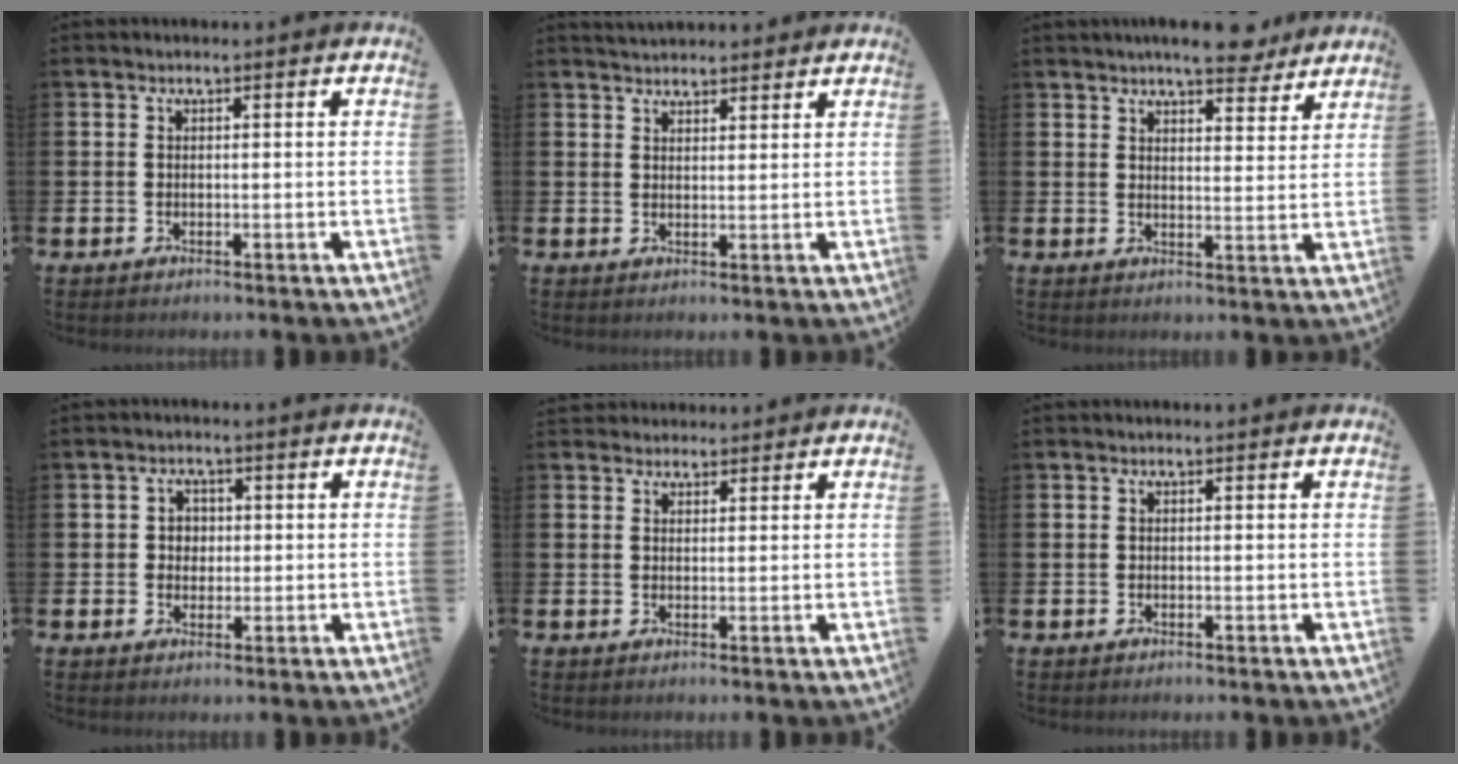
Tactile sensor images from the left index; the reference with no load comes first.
{"total": 3.1, "force": [3.0, 0.5, 0.0], "torque": [-0.007, -0.012, 0.056]}
{"total": 6.6, "force": [6.1, 1.1, 2.2], "torque": [-0.040, -0.026, 0.109]}
{"total": 2.3, "force": [0.4, 2.2, 0.7], "torque": [-0.005, 0.004, -0.001]}
{"total": 2.2, "force": [2.1, 0.7, -0.2], "torque": [0.008, -0.009, 0.037]}
{"total": 0.0}